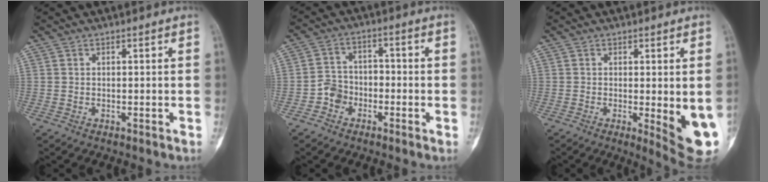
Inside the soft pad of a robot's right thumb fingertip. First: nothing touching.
{"total": 5.5, "force": [-3.2, 4.2, 1.5], "torque": [-0.002, 0.031, -0.070]}
{"total": 9.5, "force": [-1.8, 2.2, 9.0], "torque": [-0.103, -0.020, -0.018]}